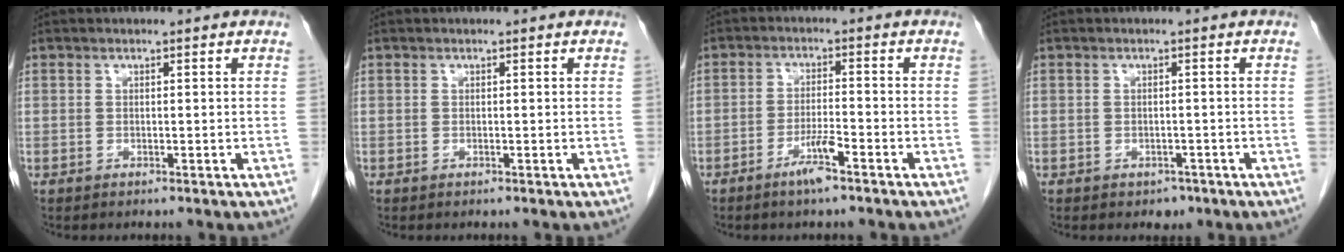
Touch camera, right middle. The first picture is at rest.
{"total": 0.0}
{"total": 4.2, "force": [-2.8, 0.1, 3.2], "torque": [-0.063, -0.003, -0.052]}
{"total": 1.9, "force": [-1.1, 1.4, 0.6], "torque": [-0.007, 0.003, -0.009]}